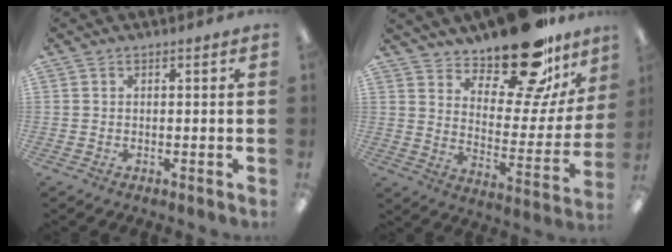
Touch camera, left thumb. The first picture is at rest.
{"total": 21.5, "force": [17.4, 6.8, 10.6], "torque": [-0.151, -0.126, 0.290]}